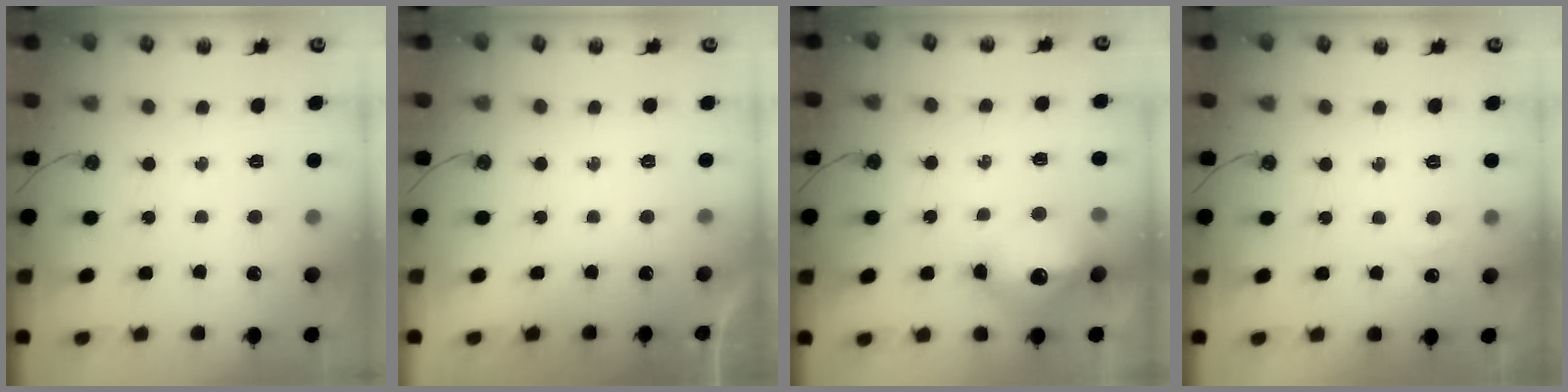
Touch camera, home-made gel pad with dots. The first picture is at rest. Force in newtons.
{"total": 0.0}
{"total": 13.4, "press": 13.3, "slide": 1.5}
{"total": 3.6, "press": 3.5, "slide": 0.5}